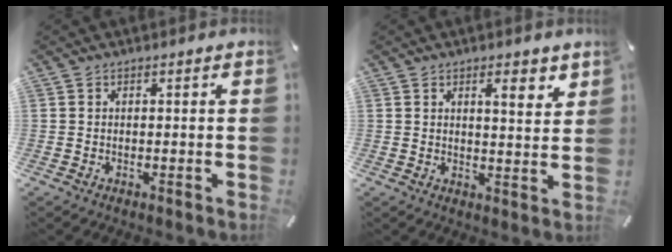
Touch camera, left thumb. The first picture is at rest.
{"total": 4.8, "force": [2.9, 1.5, 3.6], "torque": [-0.044, -0.016, 0.042]}